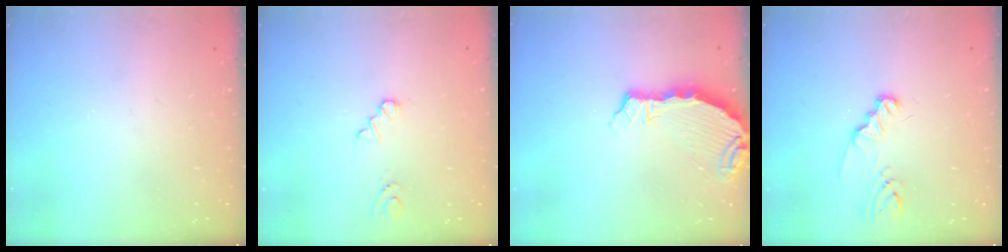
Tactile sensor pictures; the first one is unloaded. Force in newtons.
{"total": 1.1, "press": 1.1, "slide": 0.1}
{"total": 7.2, "press": 6.2, "slide": 3.7}
{"total": 2.7, "press": 2.7, "slide": 0.4}